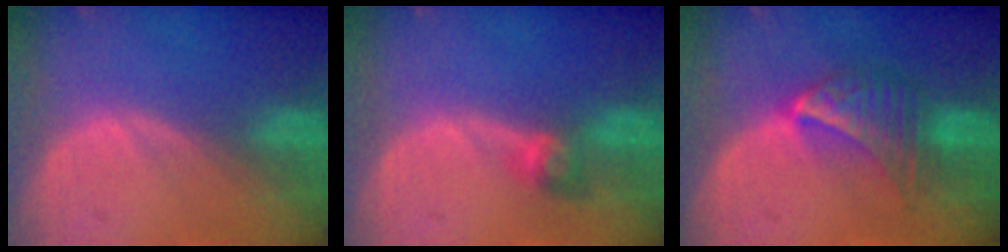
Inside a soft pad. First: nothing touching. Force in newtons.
{"total": 2.6, "press": 2.4, "slide": 1.0}
{"total": 7.0, "press": 6.2, "slide": 3.2}